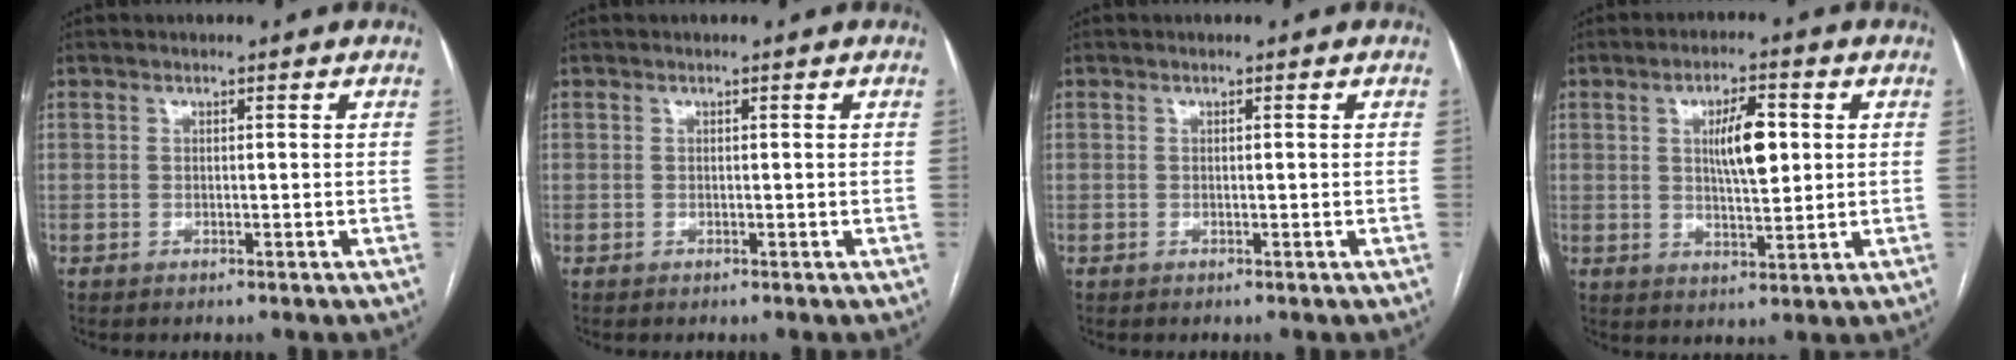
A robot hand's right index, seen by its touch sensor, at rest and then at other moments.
{"total": 0.0}
{"total": 0.0}
{"total": 7.2, "force": [1.5, 2.0, 6.7], "torque": [-0.115, 0.006, 0.029]}